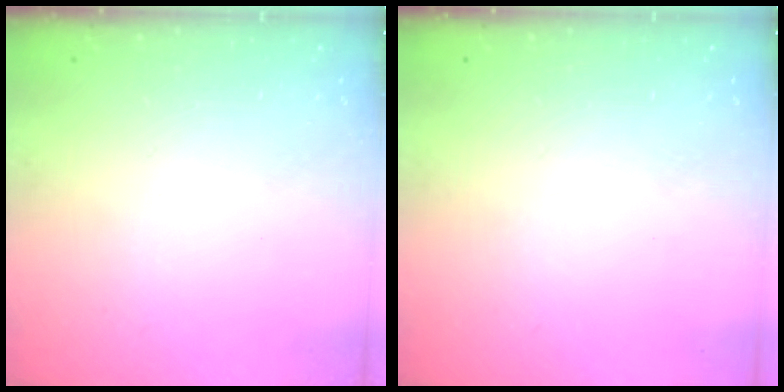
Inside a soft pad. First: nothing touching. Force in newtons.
{"total": 0.0}